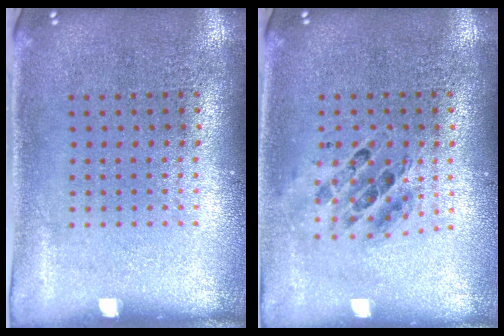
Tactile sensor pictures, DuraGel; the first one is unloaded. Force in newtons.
{"total": 0.7, "press": 0.7, "slide": 0.2}